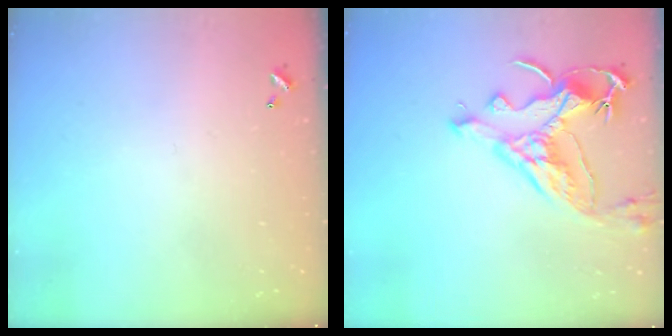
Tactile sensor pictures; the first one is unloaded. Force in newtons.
{"total": 9.1, "press": 9.0, "slide": 1.6}